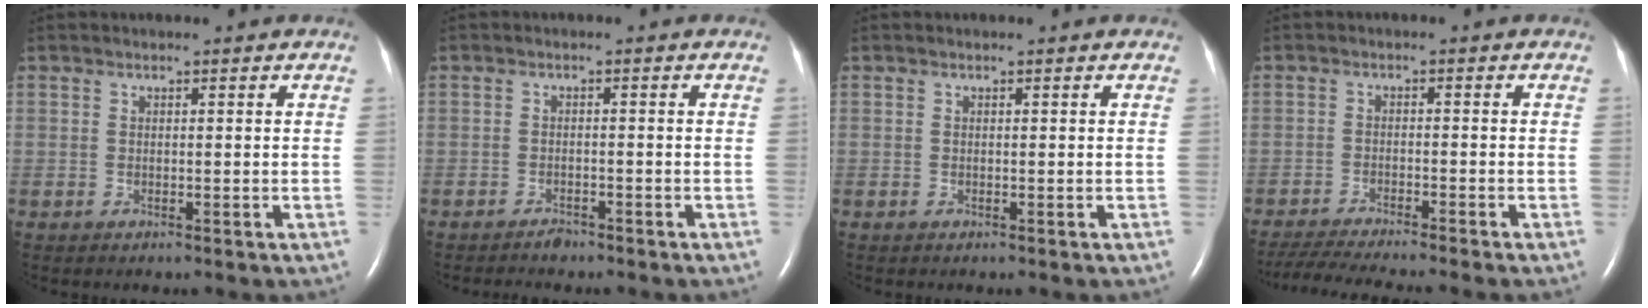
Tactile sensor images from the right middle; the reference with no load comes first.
{"total": 1.5, "force": [-1.4, 0.3, 0.3], "torque": [-0.012, -0.004, -0.021]}
{"total": 0.0}
{"total": 9.6, "force": [-8.6, -1.0, 4.1], "torque": [-0.056, -0.022, -0.141]}